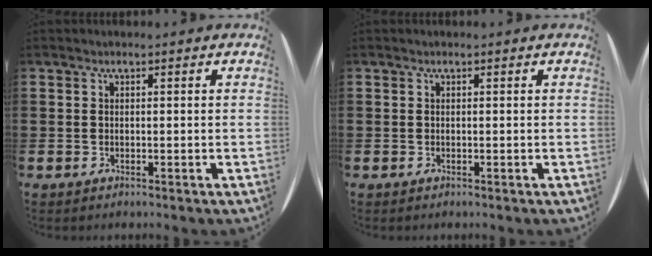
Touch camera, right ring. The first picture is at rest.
{"total": 0.0}